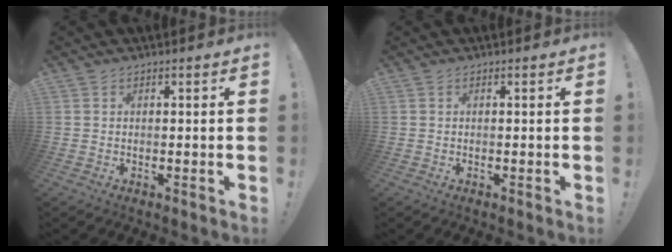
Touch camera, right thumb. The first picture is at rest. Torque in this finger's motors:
{"motor_torque": [-0.01, -0.05, 0.37, -0.08, -0.10]}